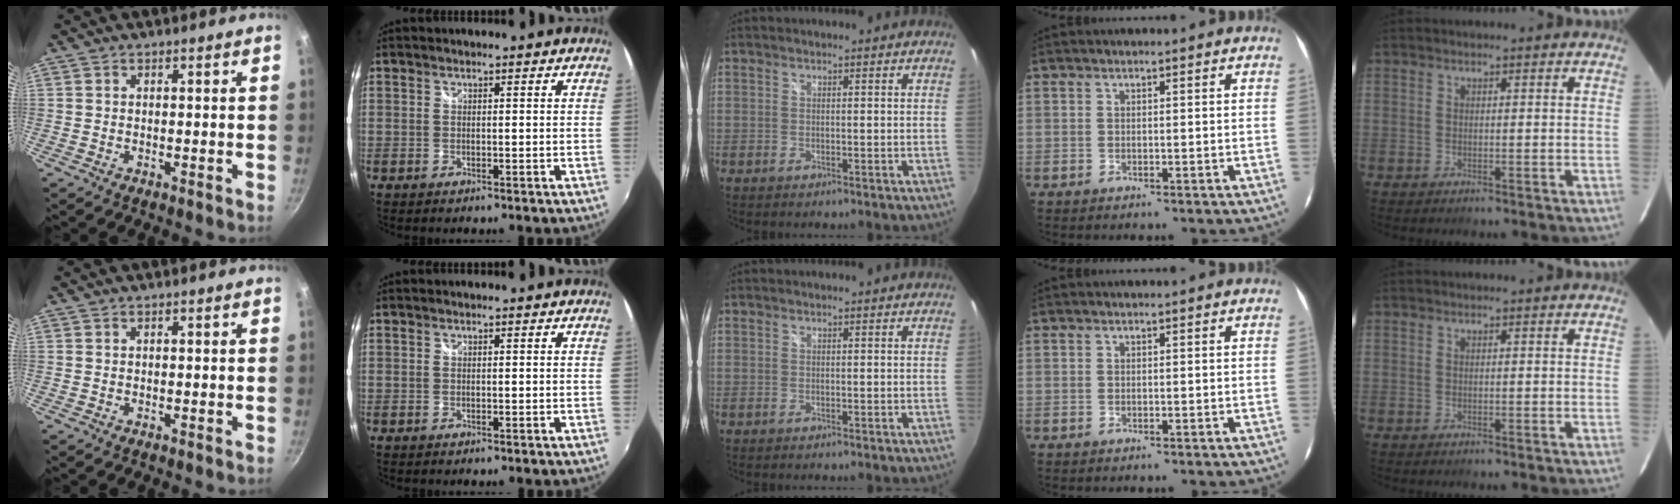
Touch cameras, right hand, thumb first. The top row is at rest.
{}